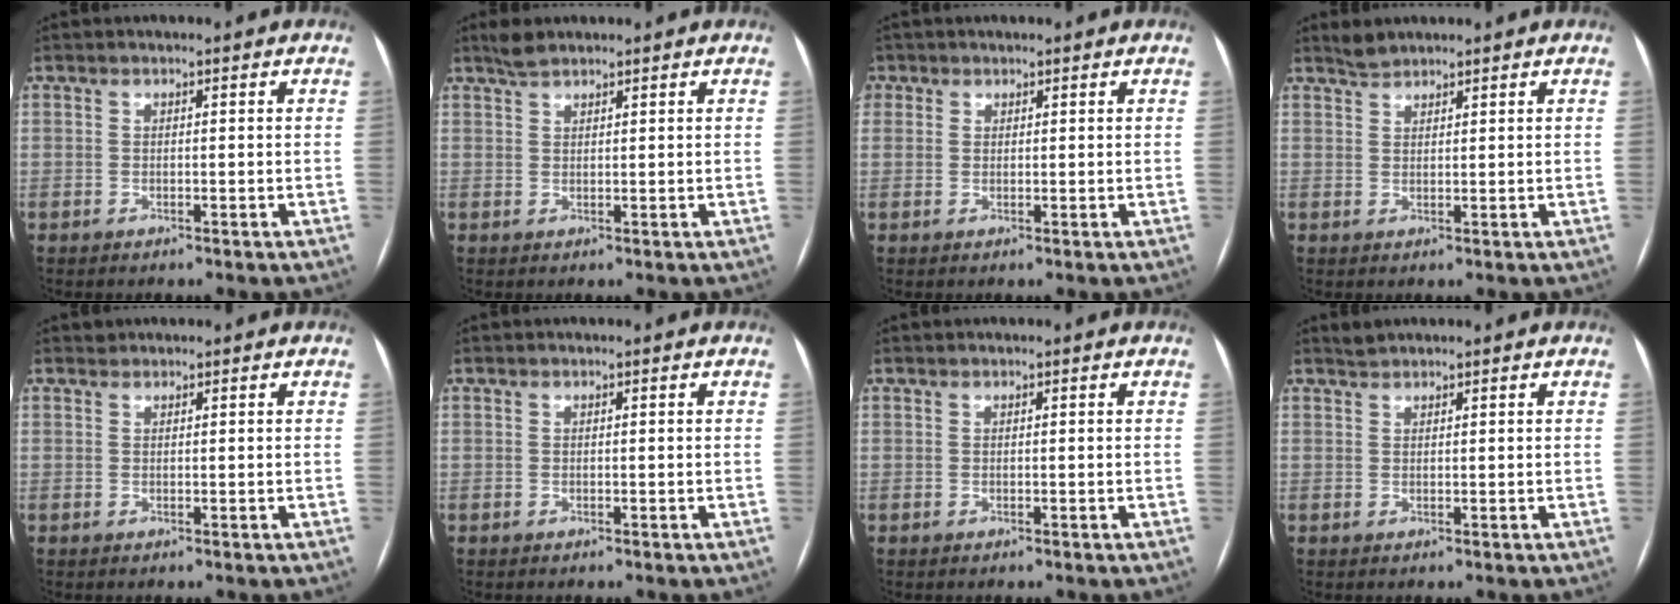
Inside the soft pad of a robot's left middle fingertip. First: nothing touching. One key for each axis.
{"total": 2.4, "fx": 2.1, "fy": 0.6, "fz": 0.9, "tx": -0.024, "ty": 0.012, "tz": 0.042}
{"total": 2.2, "fx": 1.0, "fy": 1.9, "fz": 0.2, "tx": 0.009, "ty": 0.003, "tz": 0.014}
{"total": 2.0, "fx": 1.9, "fy": 0.3, "fz": 0.2, "tx": -0.009, "ty": 0.007, "tz": 0.040}
{"total": 0.6, "fx": 0.5, "fy": 0.2, "fz": -0.2, "tx": -0.002, "ty": 0.003, "tz": 0.008}
{"total": 0.0}
{"total": 0.0}
{"total": 1.1, "fx": 1.1, "fy": 0.1, "fz": 0.0, "tx": -0.008, "ty": 0.006, "tz": 0.026}